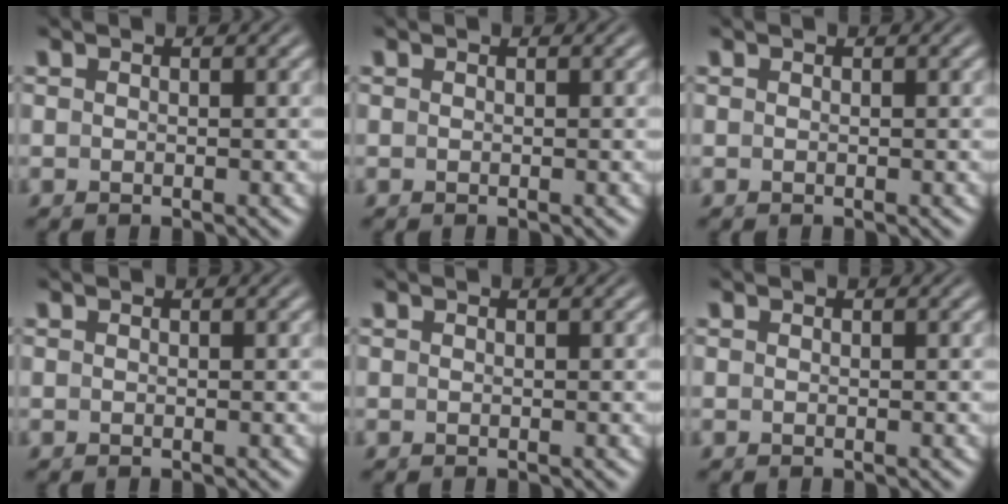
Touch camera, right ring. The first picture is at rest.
{"total": 0.0}
{"total": 0.0}
{"total": 0.0}
{"total": 0.0}
{"total": 0.0}